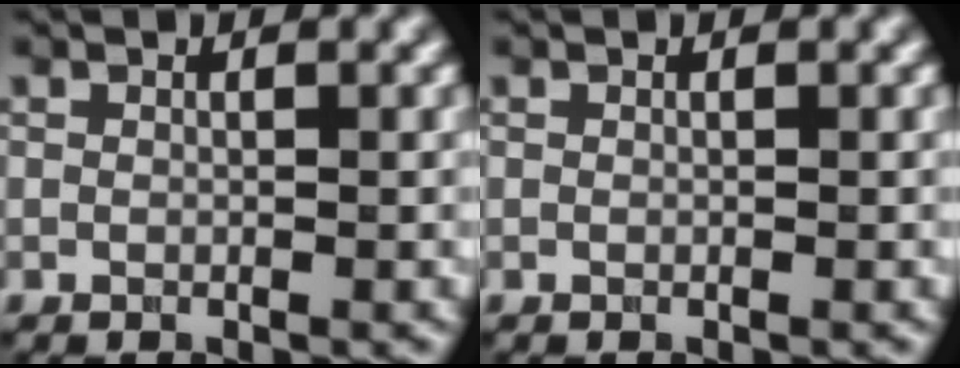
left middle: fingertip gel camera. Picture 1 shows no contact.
{"total": 0.0}